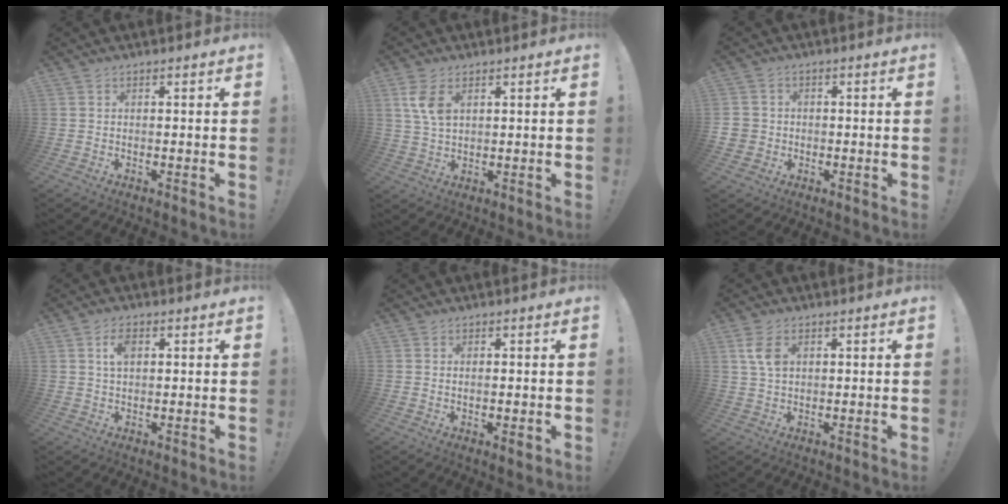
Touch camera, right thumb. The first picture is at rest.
{"total": 7.0, "force": [3.0, 3.8, 5.1], "torque": [-0.094, -0.008, 0.055]}
{"total": 3.6, "force": [-0.4, 3.4, 1.1], "torque": [-0.020, 0.006, -0.007]}
{"total": 4.5, "force": [1.5, 2.6, 3.4], "torque": [-0.058, 0.002, 0.024]}
{"total": 2.1, "force": [0.2, 0.6, 2.0], "torque": [-0.022, -0.004, 0.002]}
{"total": 6.2, "force": [2.1, 3.8, 4.5], "torque": [-0.081, -0.003, 0.039]}